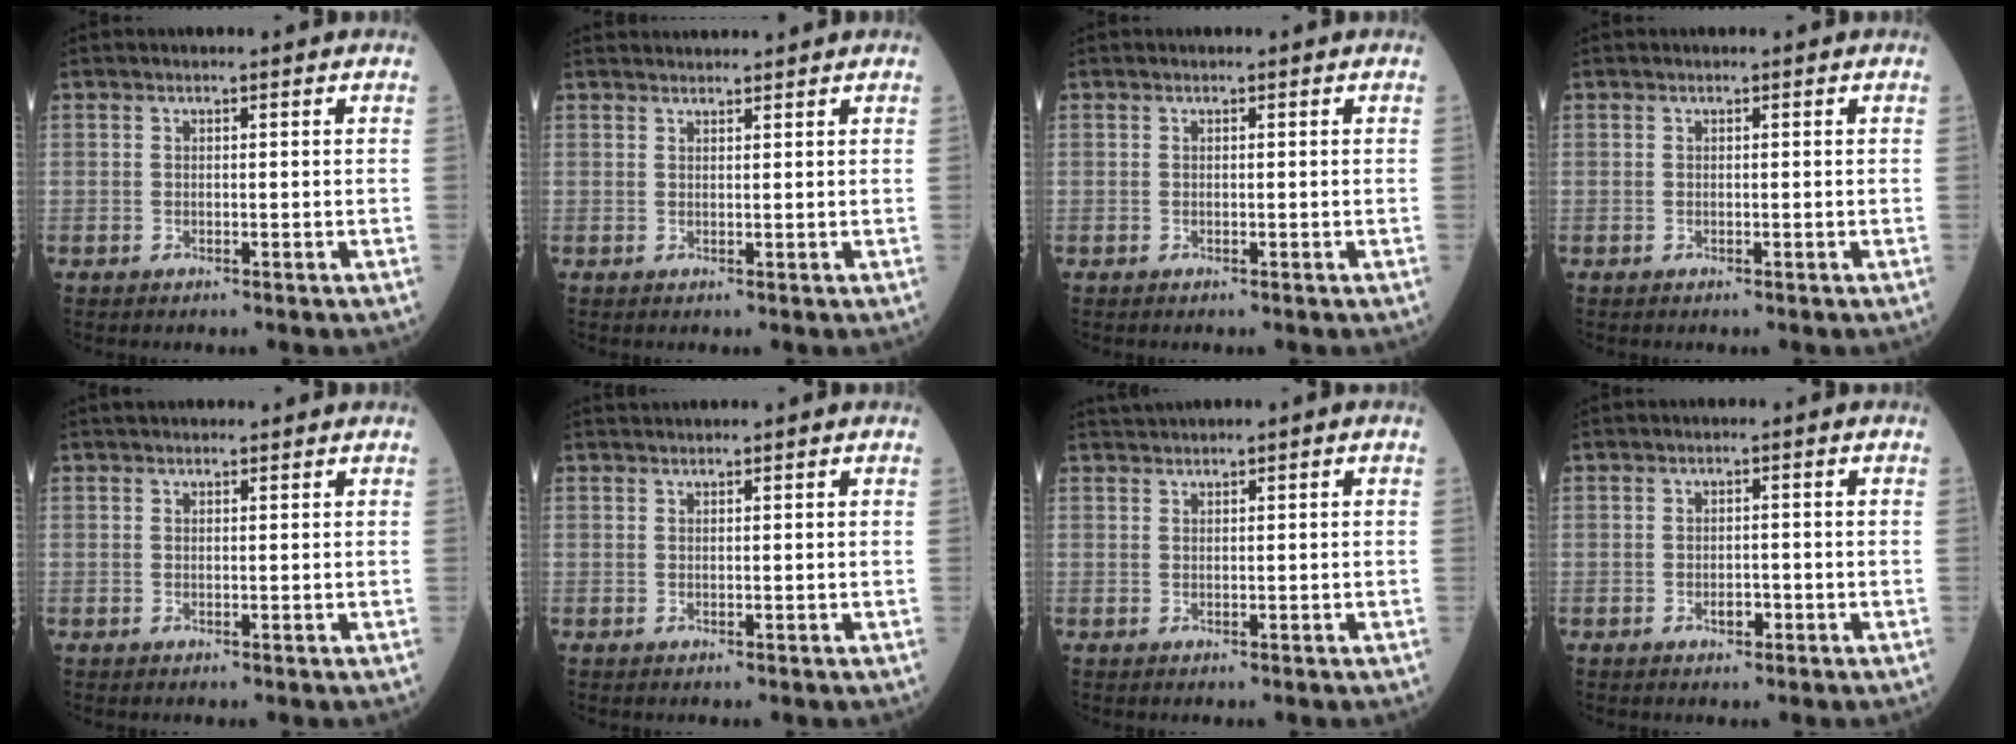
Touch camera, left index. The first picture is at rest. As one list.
[{"total": 3.9, "force": [3.8, 0.0, 0.7], "torque": [-0.011, 0.029, 0.059]}, {"total": 0.0}, {"total": 0.0}, {"total": 2.7, "force": [2.5, 0.7, 0.9], "torque": [-0.009, 0.031, 0.036]}, {"total": 0.8, "force": [0.7, -0.3, 0.0], "torque": [-0.006, 0.008, 0.021]}, {"total": 1.2, "force": [1.0, -0.1, 0.7], "torque": [-0.016, 0.018, 0.025]}, {"total": 1.6, "force": [-0.8, 0.9, 1.1], "torque": [-0.020, 0.002, -0.011]}]